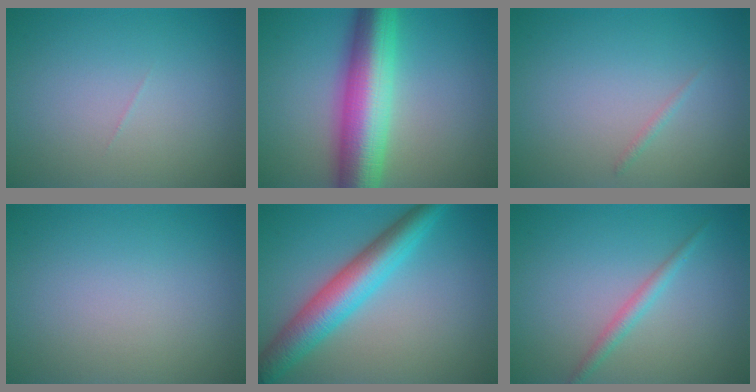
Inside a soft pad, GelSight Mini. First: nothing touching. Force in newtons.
{"total": 9.9, "press": 9.9, "slide": 0.1}
{"total": 0.5, "press": 0.5, "slide": 0.0}
{"total": 0.0}
{"total": 6.3, "press": 6.3, "slide": 0.2}
{"total": 1.6, "press": 1.6, "slide": 0.0}